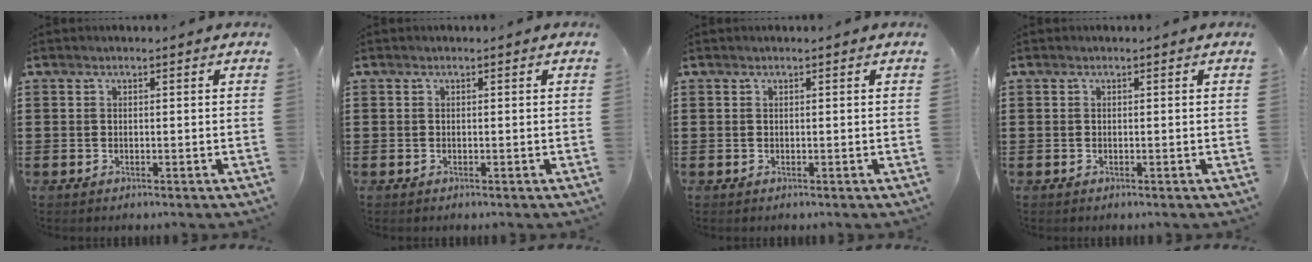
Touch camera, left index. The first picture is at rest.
{"total": 0.0}
{"total": 0.0}
{"total": 0.0}